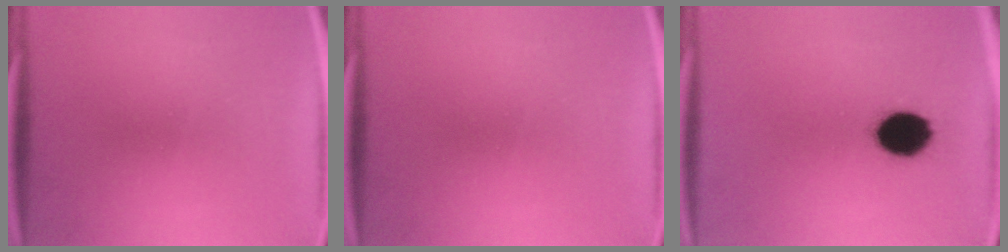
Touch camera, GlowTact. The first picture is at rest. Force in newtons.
{"total": 0.0}
{"total": 10.8}